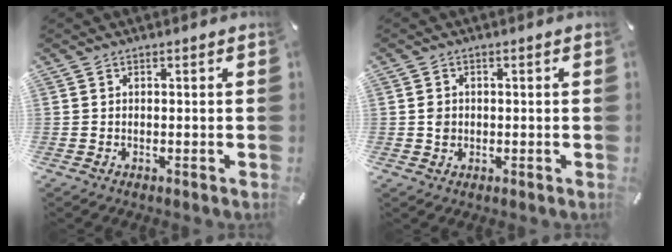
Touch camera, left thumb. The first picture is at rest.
{"total": 2.2, "force": [-0.2, 2.0, 0.9], "torque": [-0.010, 0.002, -0.008]}